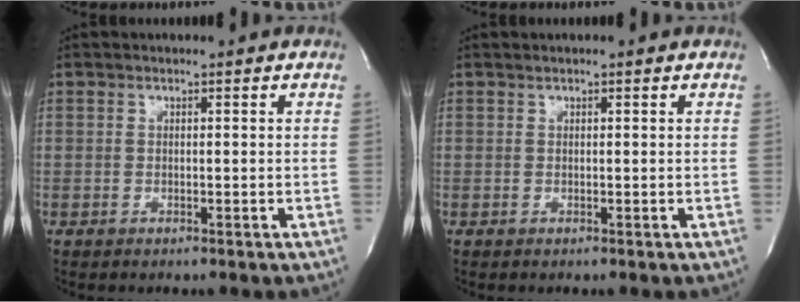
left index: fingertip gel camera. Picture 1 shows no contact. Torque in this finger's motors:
{"motor_torque": [0.07, 0.00, 0.00, 0.00]}